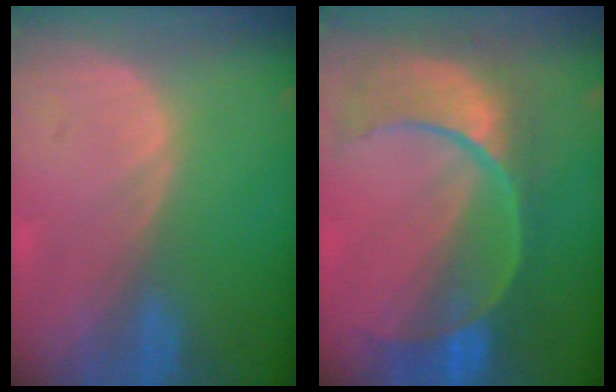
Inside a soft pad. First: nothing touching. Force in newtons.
{"total": 11.2, "press": 9.4, "slide": 6.1}